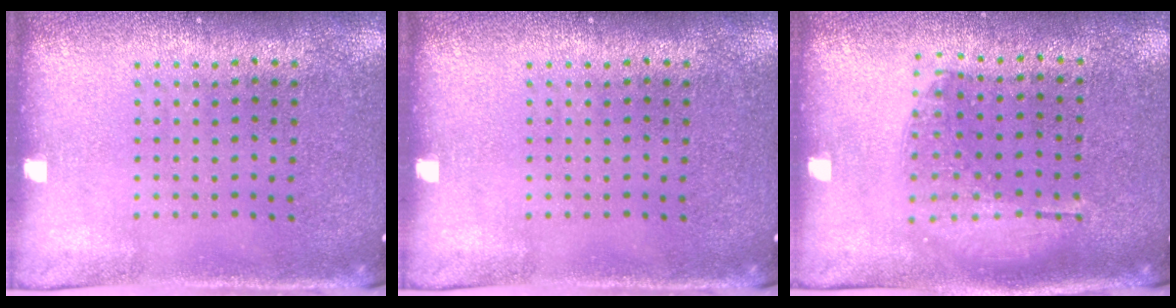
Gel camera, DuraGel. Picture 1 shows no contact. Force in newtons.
{"total": 0.0}
{"total": 1.1, "press": 1.0, "slide": 0.4}